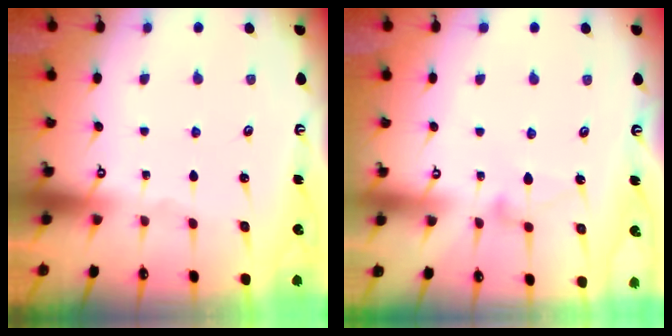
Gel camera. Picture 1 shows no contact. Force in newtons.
{"total": 9.6, "press": 9.6, "slide": 0.5}